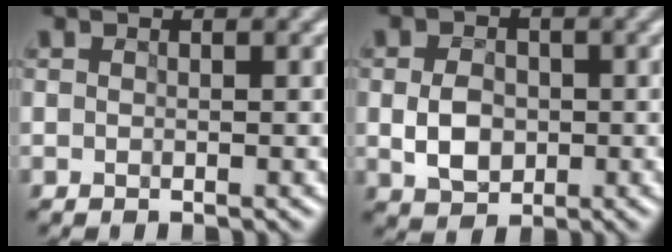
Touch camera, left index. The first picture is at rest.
{"total": 3.3, "force": [-0.5, 2.4, 2.3], "torque": [-0.050, 0.002, -0.001]}